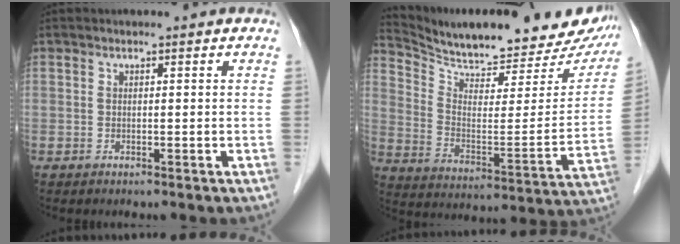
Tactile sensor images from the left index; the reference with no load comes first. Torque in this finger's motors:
{"motor_torque": [-0.94, -1.19, 0.14, 0.01]}